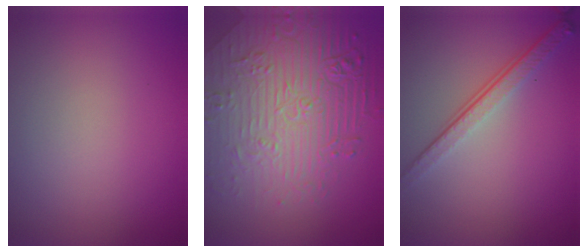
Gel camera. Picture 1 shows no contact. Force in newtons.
{"total": 9.0, "press": 6.2, "slide": 6.5}
{"total": 4.0, "press": 2.8, "slide": 2.8}